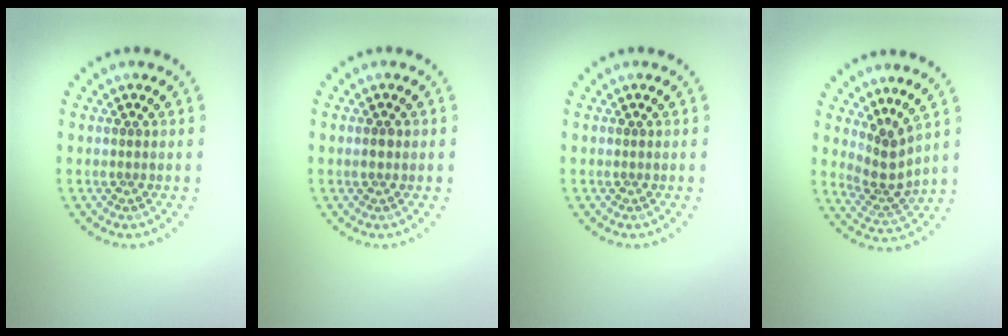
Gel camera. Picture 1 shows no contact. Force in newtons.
{"total": 1.1, "press": 1.1, "slide": 0.0}
{"total": 0.0}
{"total": 2.9, "press": 2.0, "slide": 2.1}